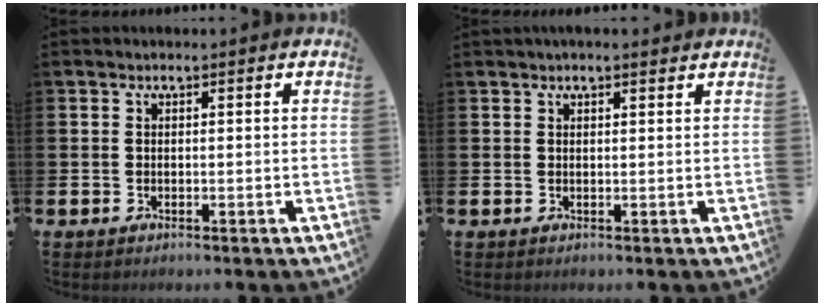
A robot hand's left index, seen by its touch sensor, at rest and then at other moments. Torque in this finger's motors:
{"motor_torque": [0.93, -1.20, 0.26, 0.13]}